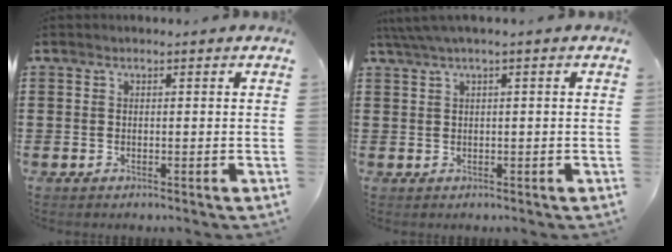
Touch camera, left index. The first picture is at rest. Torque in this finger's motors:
{"motor_torque": [0.77, -0.55, 0.09, 0.08]}